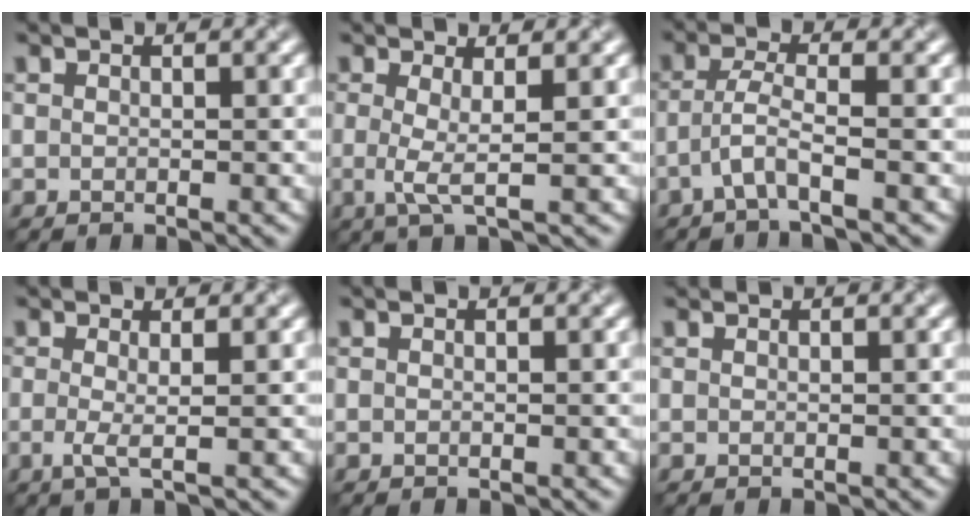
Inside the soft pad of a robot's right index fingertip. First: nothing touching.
{"total": 2.3, "force": [-0.4, 0.3, 2.2], "torque": [-0.041, -0.002, -0.004]}
{"total": 2.6, "force": [-1.8, -0.1, 1.8], "torque": [-0.042, 0.010, -0.036]}
{"total": 1.7, "force": [-0.6, 0.1, 1.5], "torque": [-0.030, -0.002, -0.010]}
{"total": 0.0}
{"total": 1.1, "force": [1.0, 0.2, 0.3], "torque": [-0.006, -0.001, 0.014]}